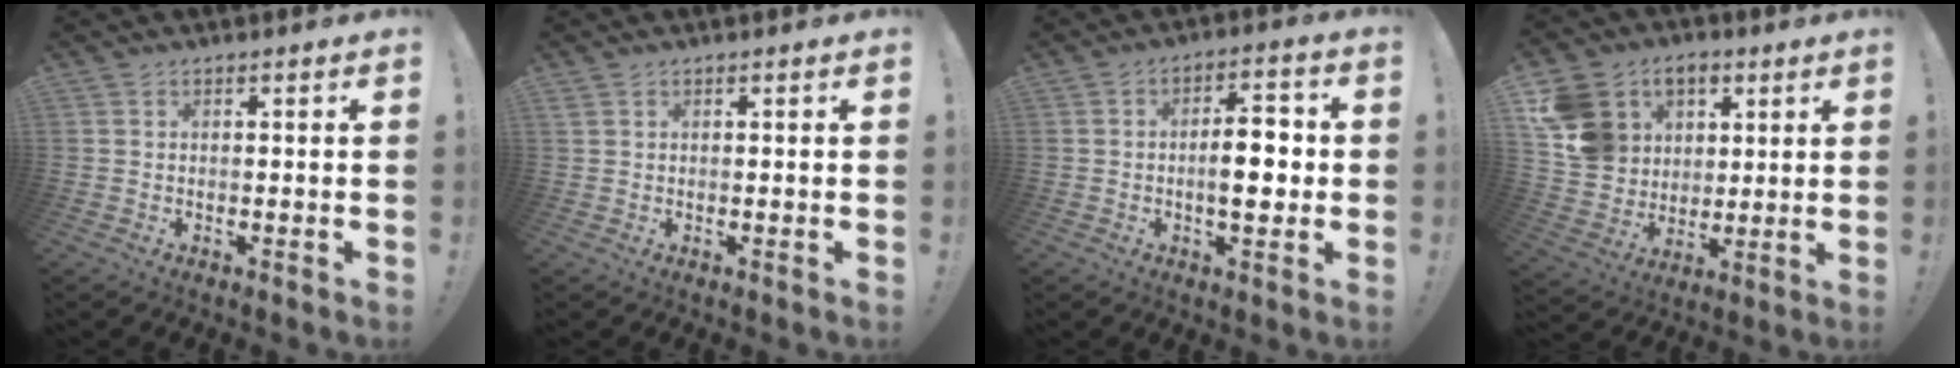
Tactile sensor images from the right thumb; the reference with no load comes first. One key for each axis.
{"total": 0.6, "fx": 0.4, "fy": 0.4, "fz": 0.2, "tx": -0.009, "ty": 0.005, "tz": 0.009}
{"total": 9.7, "fx": -1.1, "fy": 4.2, "fz": 8.6, "tx": -0.118, "ty": 0.011, "tz": -0.023}
{"total": 15.0, "fx": 4.8, "fy": 13.2, "fz": 5.2, "tx": -0.078, "ty": -0.015, "tz": 0.113}